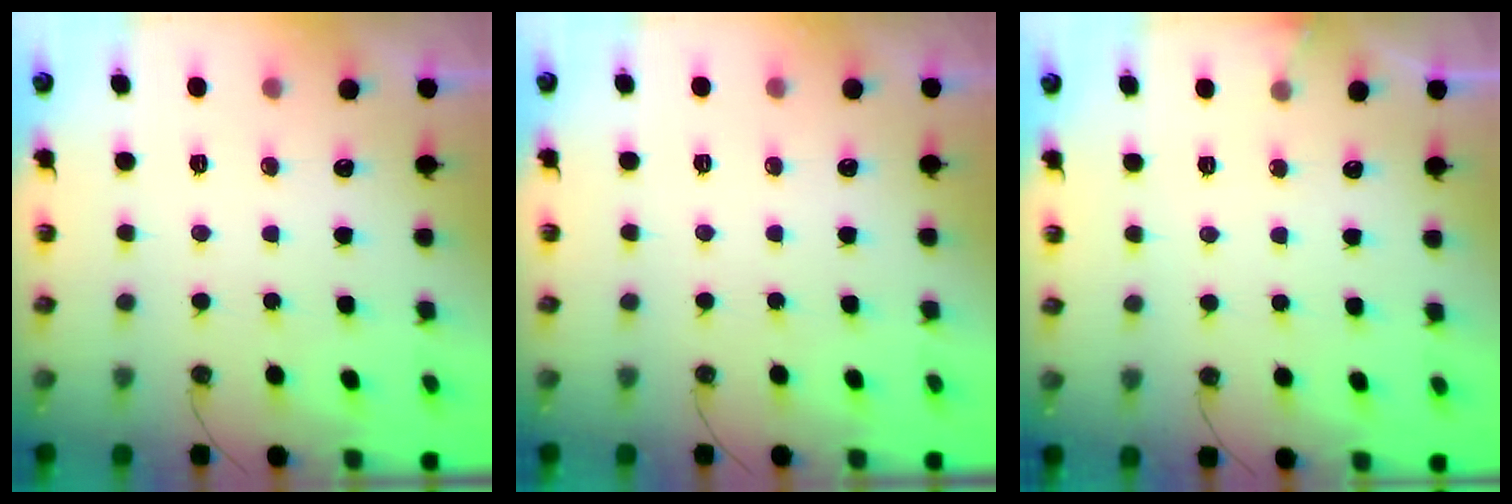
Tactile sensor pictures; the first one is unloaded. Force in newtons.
{"total": 0.0}
{"total": 2.2, "press": 2.2, "slide": 0.1}